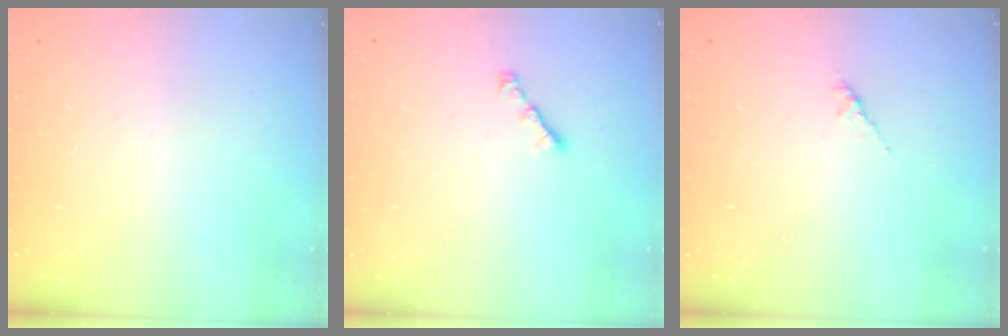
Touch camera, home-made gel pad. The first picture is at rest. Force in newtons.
{"total": 1.9, "press": 1.8, "slide": 0.6}
{"total": 1.5, "press": 1.4, "slide": 0.5}